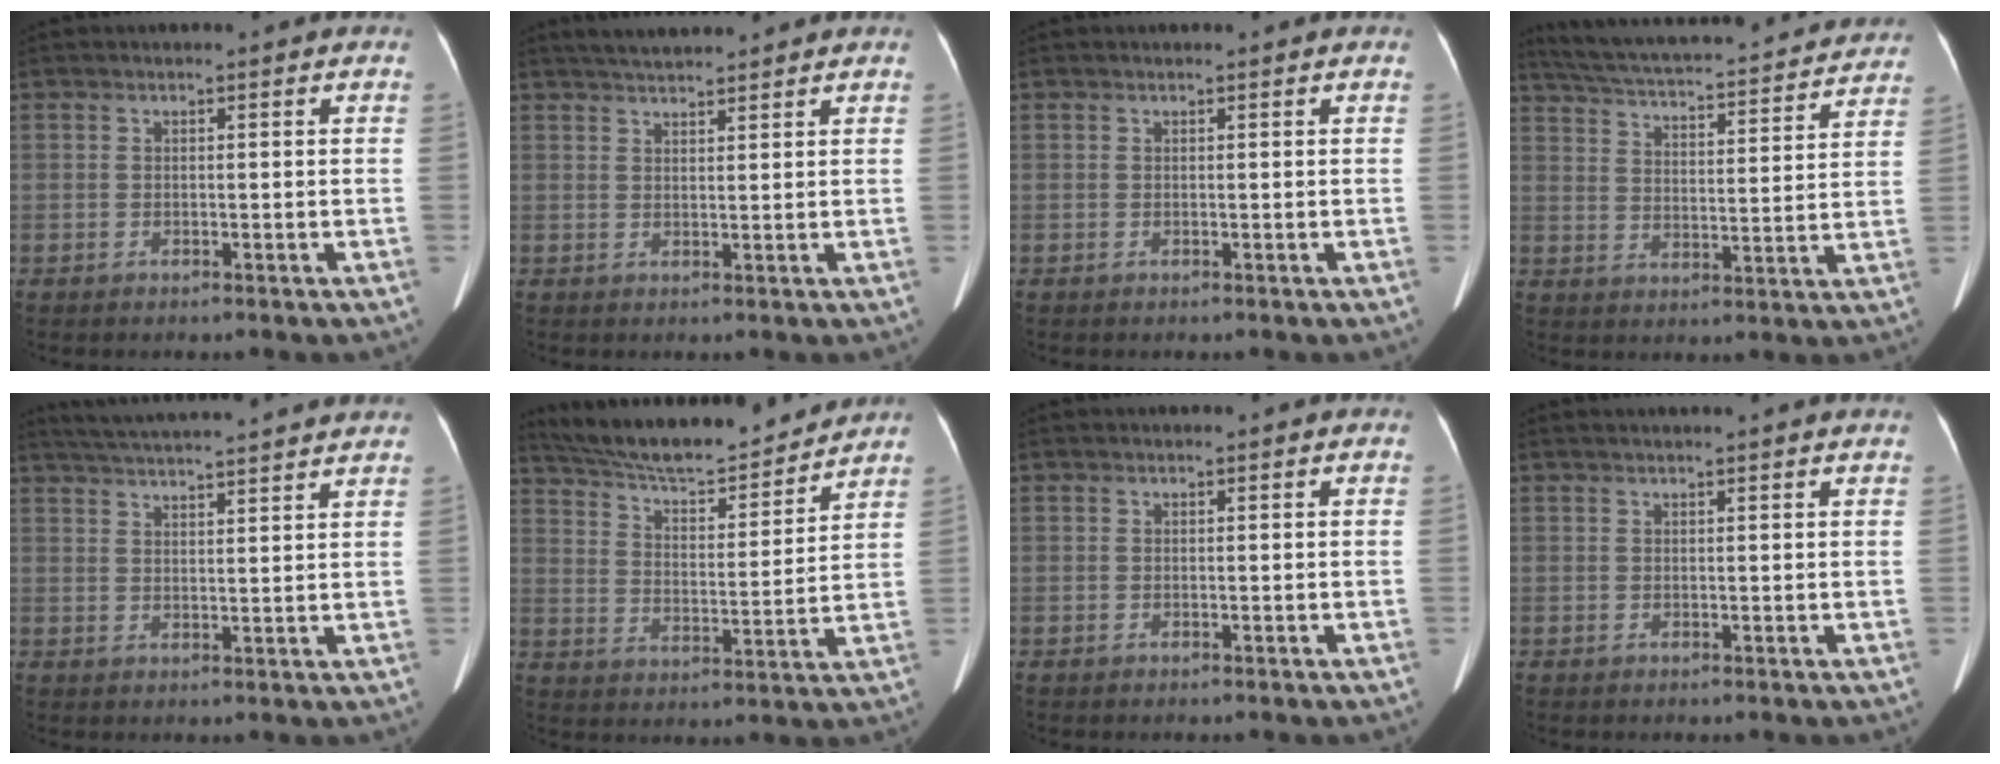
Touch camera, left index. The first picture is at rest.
{"total": 4.9, "force": [4.5, 0.6, 1.7], "torque": [-0.030, 0.028, 0.077]}
{"total": 0.0}
{"total": 26.6, "force": [24.1, 4.5, 10.2], "torque": [-0.179, -0.010, 0.315]}
{"total": 17.1, "force": [15.8, 0.2, 6.5], "torque": [-0.115, 0.021, 0.217]}
{"total": 18.2, "force": [16.7, 2.5, 6.7], "torque": [-0.119, 0.008, 0.261]}
{"total": 0.0}
{"total": 5.3, "force": [4.9, -0.2, 2.2], "torque": [-0.028, 0.028, 0.056]}